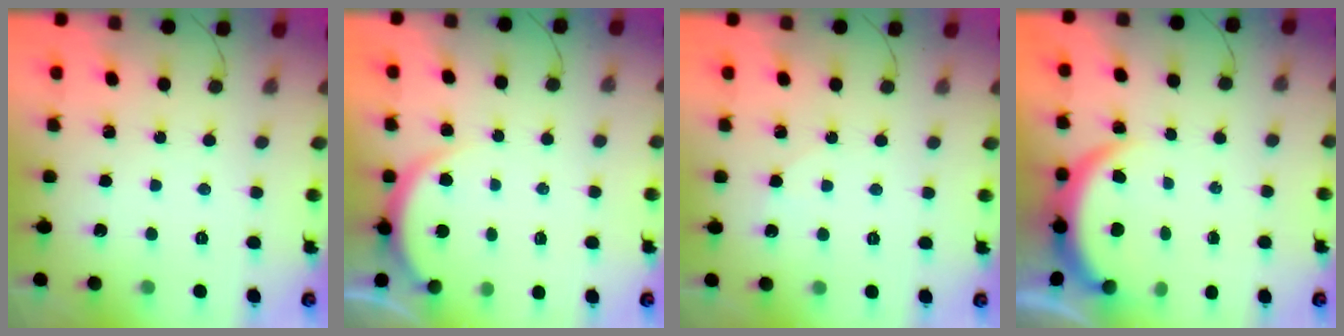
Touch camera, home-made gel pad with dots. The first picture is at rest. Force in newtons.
{"total": 3.6, "press": 3.6, "slide": 0.5}
{"total": 3.0, "press": 2.6, "slide": 1.5}
{"total": 3.9, "press": 3.9, "slide": 0.2}